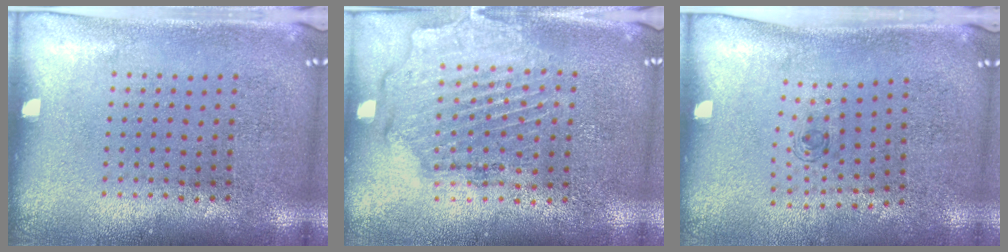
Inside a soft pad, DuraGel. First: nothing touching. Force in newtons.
{"total": 1.9, "press": 1.7, "slide": 0.7}
{"total": 0.6, "press": 0.2, "slide": 0.6}